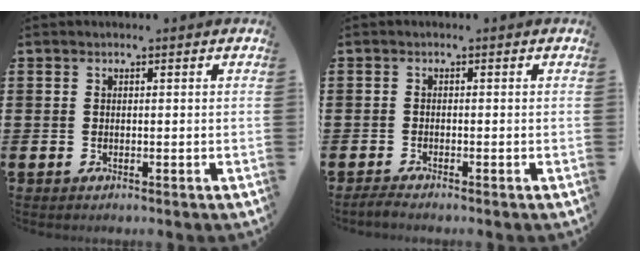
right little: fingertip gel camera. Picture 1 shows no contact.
{"total": 1.0, "force": [-0.8, 0.0, 0.6], "torque": [-0.010, -0.002, -0.016]}